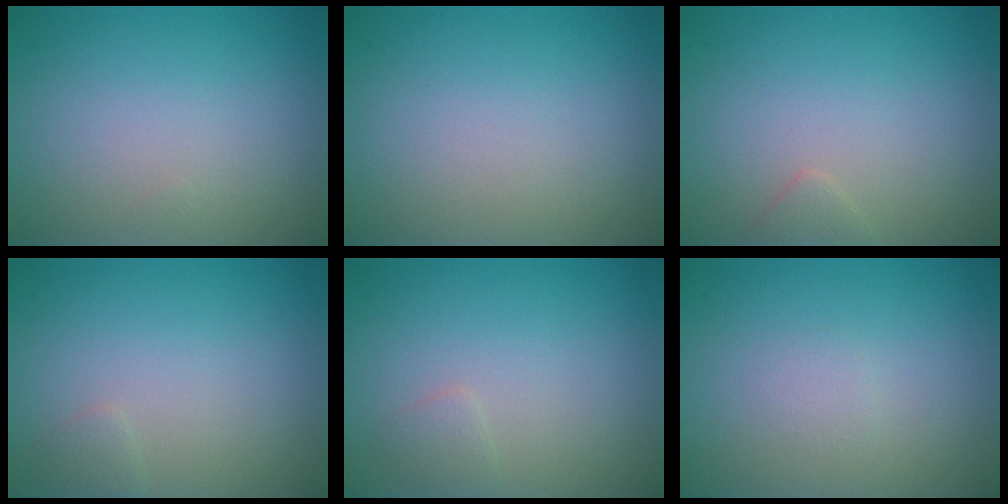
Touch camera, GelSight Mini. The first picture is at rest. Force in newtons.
{"total": 0.0}
{"total": 0.9, "press": 0.9, "slide": 0.1}
{"total": 0.7, "press": 0.7, "slide": 0.0}
{"total": 0.9, "press": 0.9, "slide": 0.1}
{"total": 0.7, "press": 0.7, "slide": 0.0}